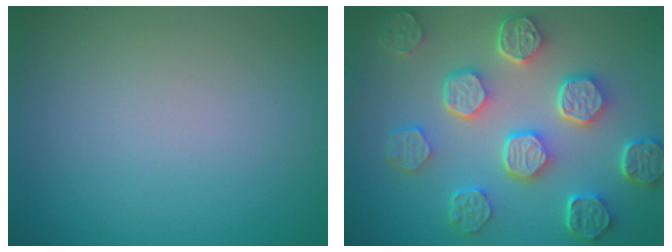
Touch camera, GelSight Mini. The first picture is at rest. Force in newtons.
{"total": 7.5, "press": 5.8, "slide": 4.8}